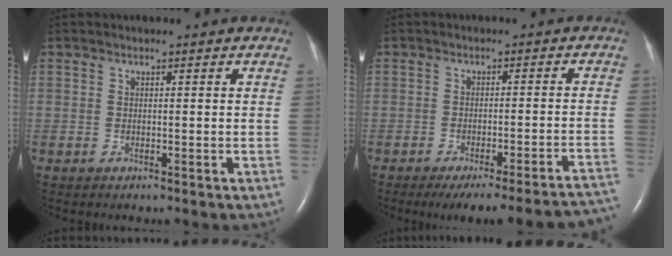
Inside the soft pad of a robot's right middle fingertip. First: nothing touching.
{"total": 19.3, "force": [-17.8, 0.5, 7.4], "torque": [-0.023, -0.003, -0.212]}